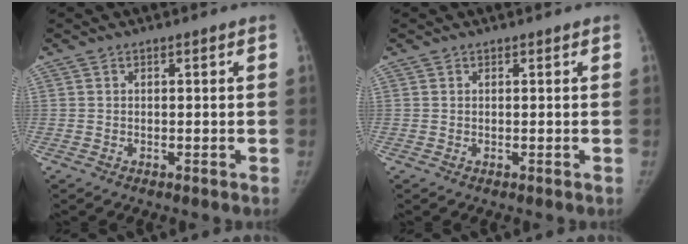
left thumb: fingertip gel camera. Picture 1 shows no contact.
{"total": 0.0}